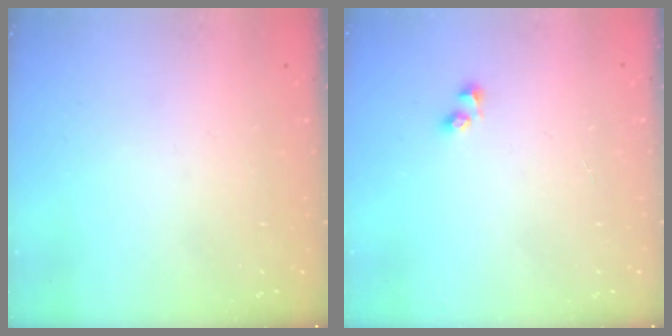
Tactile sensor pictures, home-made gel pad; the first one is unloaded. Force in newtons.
{"total": 2.6, "press": 2.3, "slide": 1.2}